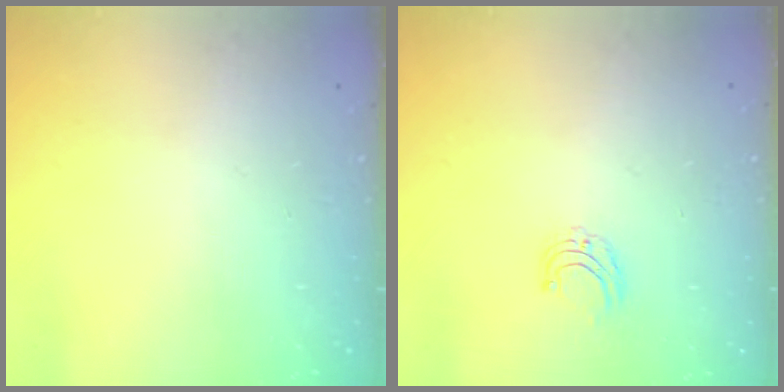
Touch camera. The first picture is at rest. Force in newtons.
{"total": 4.9, "press": 4.8, "slide": 0.5}